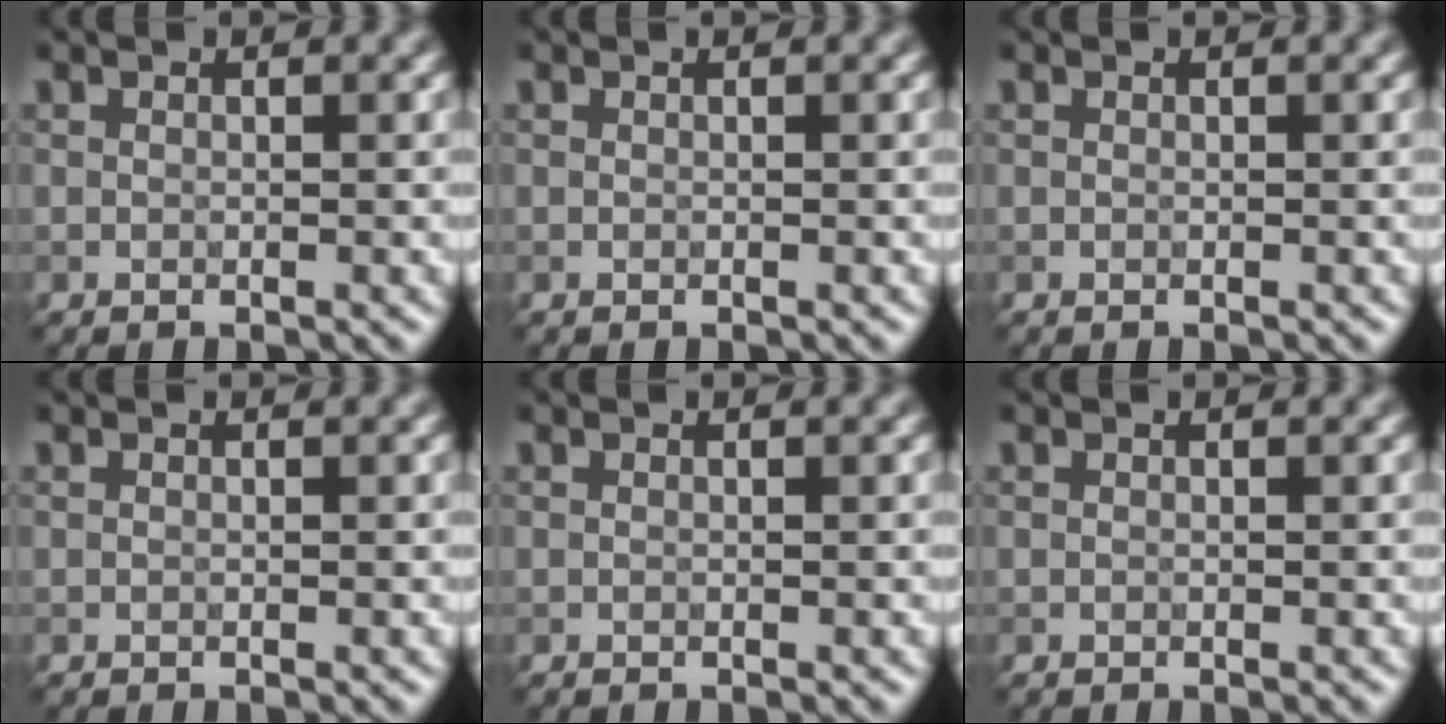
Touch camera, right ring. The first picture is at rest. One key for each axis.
{"total": 0.0}
{"total": 0.0}
{"total": 0.0}
{"total": 0.0}
{"total": 0.0}